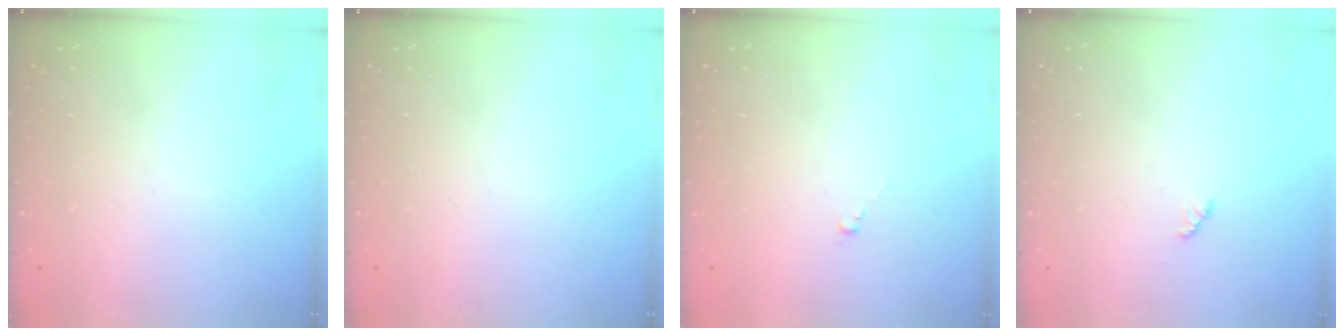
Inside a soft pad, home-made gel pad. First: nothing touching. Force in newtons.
{"total": 0.0}
{"total": 0.5, "press": 0.3, "slide": 0.4}
{"total": 3.4, "press": 3.4, "slide": 0.4}